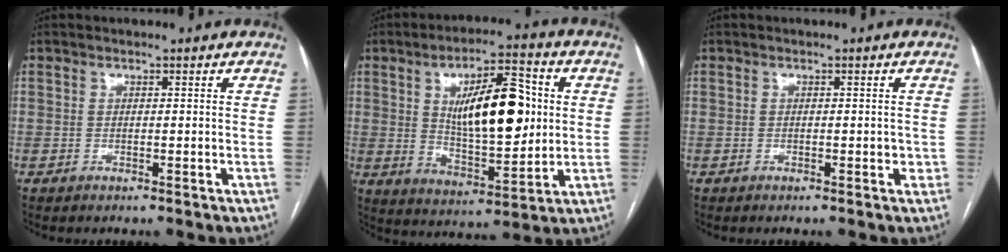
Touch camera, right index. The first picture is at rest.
{"total": 15.4, "force": [2.8, 5.3, 14.2], "torque": [-0.230, 0.009, 0.049]}
{"total": 1.1, "force": [-0.1, 0.7, 0.8], "torque": [-0.008, 0.003, 0.000]}